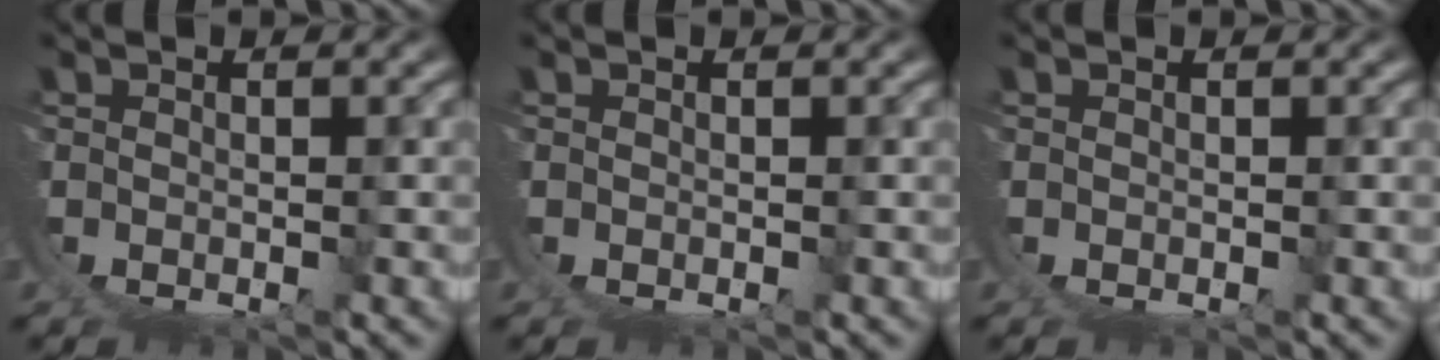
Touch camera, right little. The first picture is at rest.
{"total": 0.0}
{"total": 0.0}